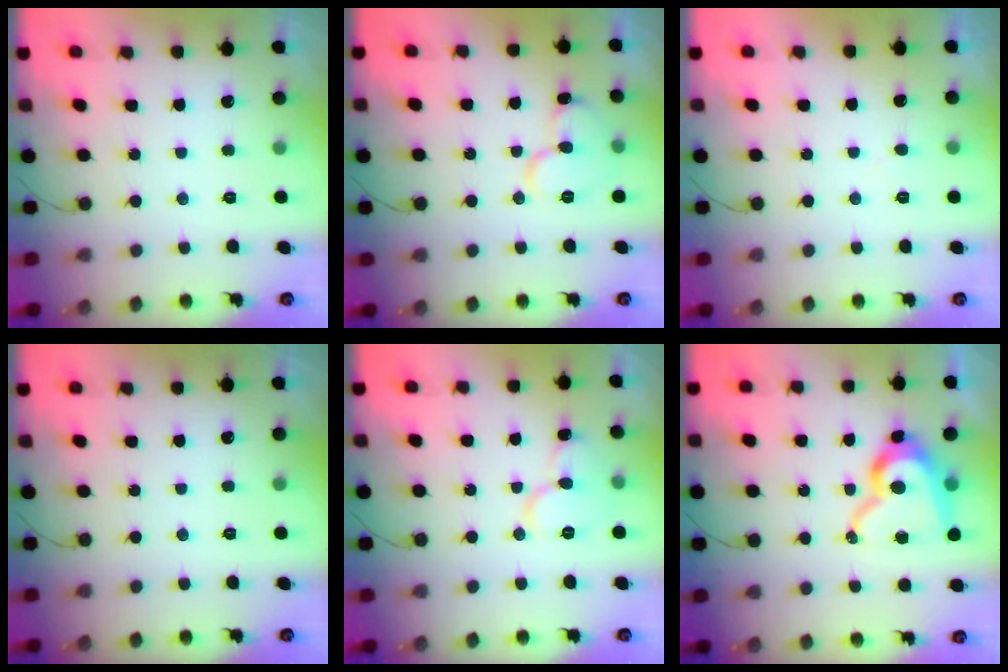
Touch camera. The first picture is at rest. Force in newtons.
{"total": 11.2, "press": 11.1, "slide": 1.2}
{"total": 3.3, "press": 3.3, "slide": 0.2}
{"total": 0.0}
{"total": 8.9, "press": 8.8, "slide": 1.1}
{"total": 15.5, "press": 15.4, "slide": 1.6}